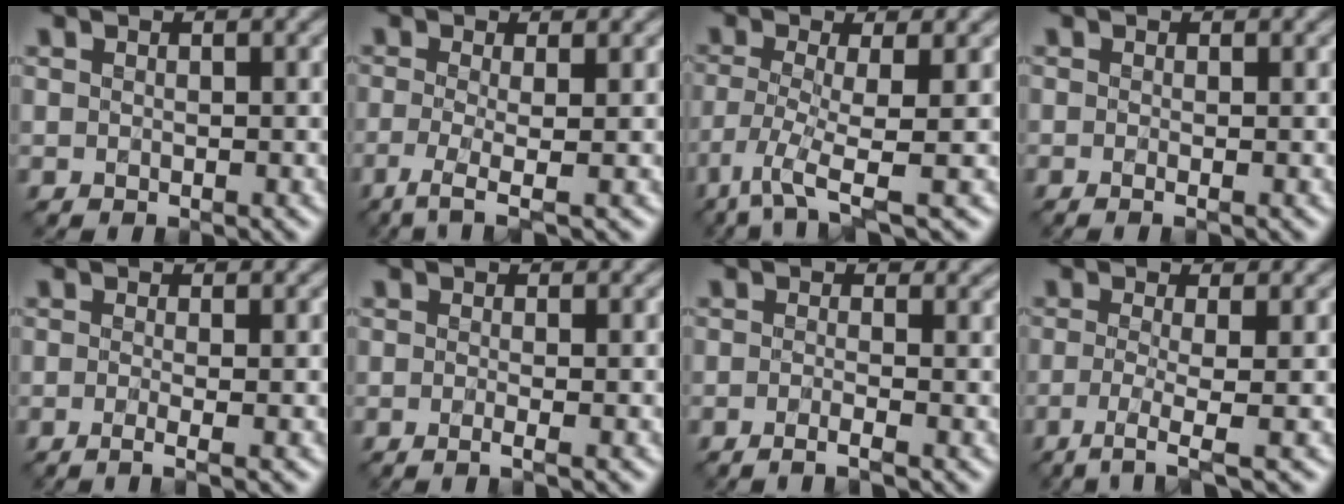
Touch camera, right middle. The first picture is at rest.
{"total": 3.3, "force": [-1.2, 0.7, 3.0], "torque": [-0.055, -0.010, -0.032]}
{"total": 4.6, "force": [-2.4, 0.6, 3.9], "torque": [-0.079, -0.011, -0.055]}
{"total": 1.2, "force": [-0.3, 0.4, 1.1], "torque": [-0.013, -0.009, -0.013]}
{"total": 2.4, "force": [-0.6, 0.9, 2.1], "torque": [-0.020, -0.009, -0.021]}
{"total": 1.7, "force": [-0.5, 0.7, 1.5], "torque": [-0.012, -0.012, -0.025]}
{"total": 1.9, "force": [-0.9, 0.5, 1.7], "torque": [-0.024, -0.003, -0.027]}
{"total": 3.5, "force": [-1.3, 0.7, 3.2], "torque": [-0.058, -0.008, -0.033]}